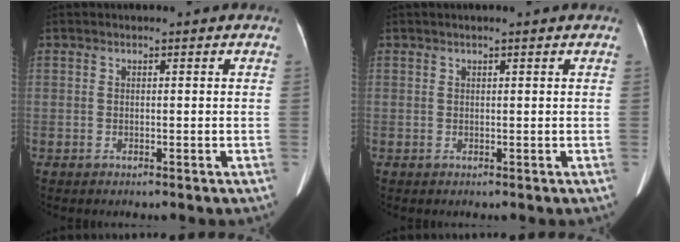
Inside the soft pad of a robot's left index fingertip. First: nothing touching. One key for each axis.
{"total": 0.9, "fx": 0.7, "fy": 0.1, "fz": 0.6, "tx": -0.011, "ty": 0.021, "tz": 0.012}